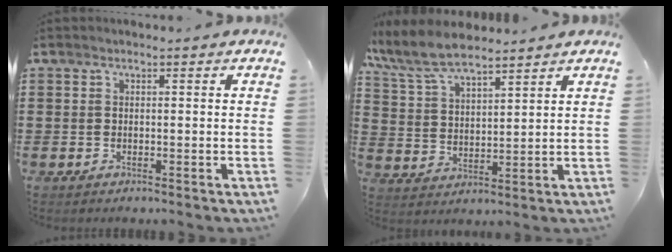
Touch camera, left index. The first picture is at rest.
{"total": 7.5, "force": [6.7, 1.5, 3.0], "torque": [-0.085, -0.021, 0.121]}